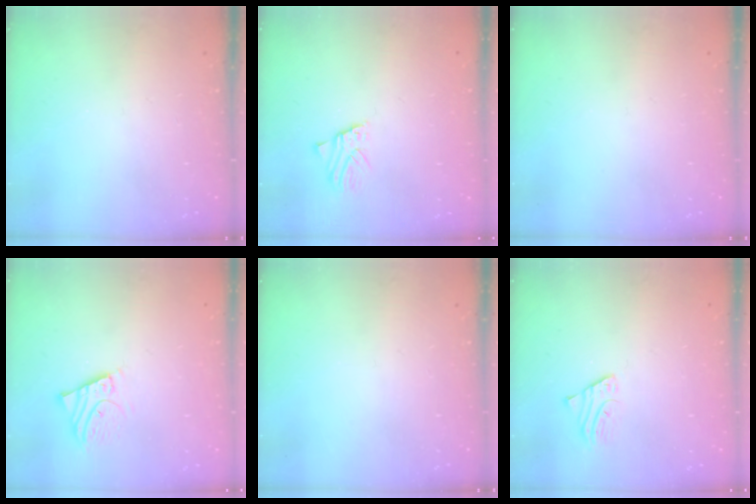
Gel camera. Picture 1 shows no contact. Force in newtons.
{"total": 1.8, "press": 1.8, "slide": 0.2}
{"total": 0.0}
{"total": 4.1, "press": 4.1, "slide": 0.4}
{"total": 0.0}
{"total": 2.6, "press": 2.6, "slide": 0.2}